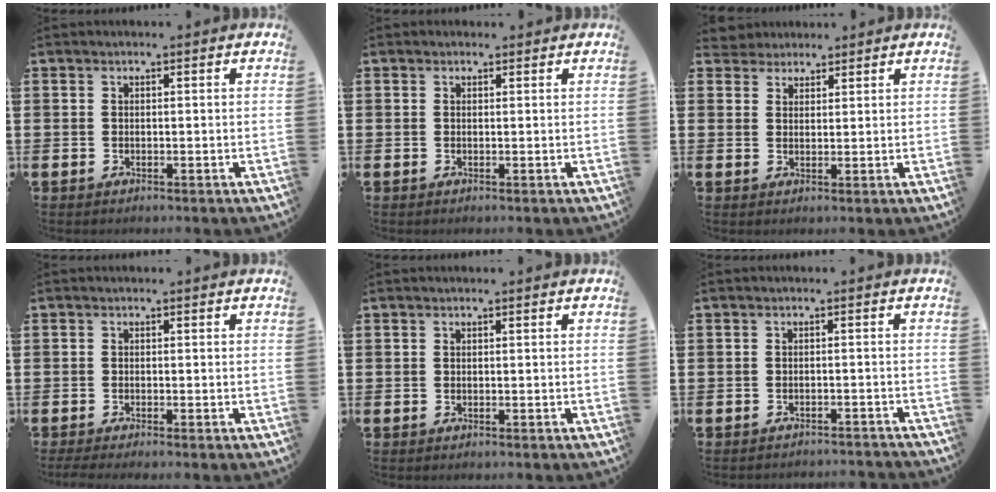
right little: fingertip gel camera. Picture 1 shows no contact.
{"total": 0.7, "force": [0.5, 0.5, 0.2], "torque": [0.003, 0.003, 0.006]}
{"total": 2.9, "force": [2.7, 1.1, -0.3], "torque": [0.012, -0.005, 0.048]}
{"total": 0.7, "force": [-0.5, 0.0, 0.6], "torque": [-0.009, -0.002, -0.009]}
{"total": 0.0}
{"total": 1.3, "force": [-1.3, -0.1, -0.1], "torque": [-0.002, 0.003, -0.027]}